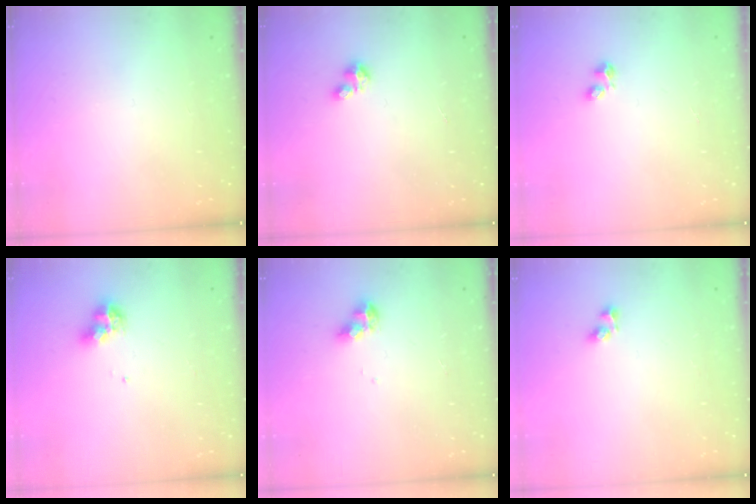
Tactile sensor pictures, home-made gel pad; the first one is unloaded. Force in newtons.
{"total": 3.3, "press": 3.3, "slide": 0.2}
{"total": 2.9, "press": 2.8, "slide": 0.6}
{"total": 7.8, "press": 7.7, "slide": 1.1}
{"total": 7.4, "press": 7.4, "slide": 0.9}
{"total": 4.0, "press": 4.0, "slide": 0.3}